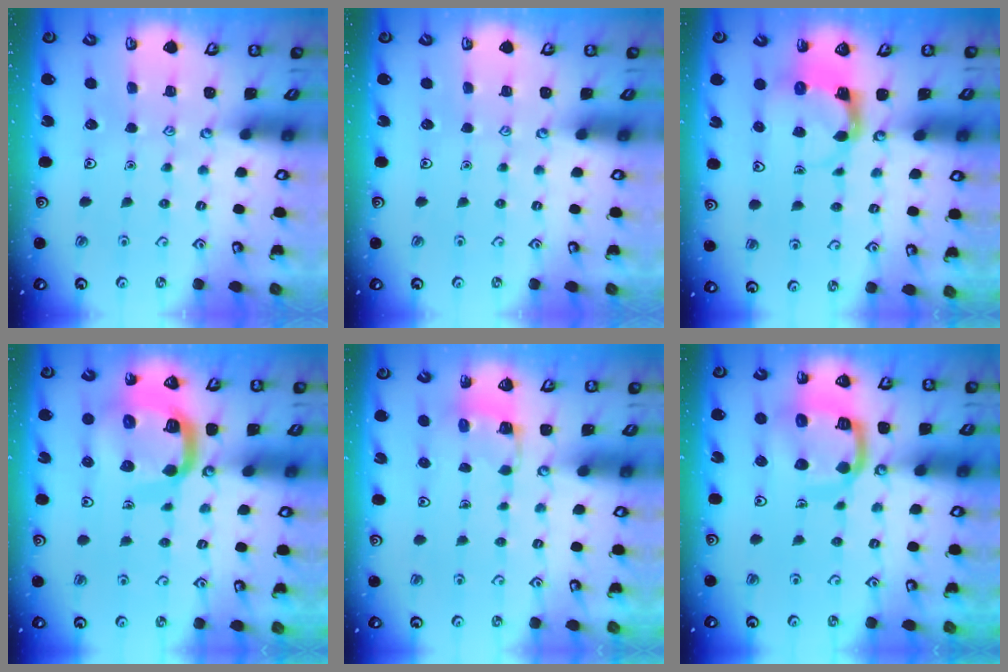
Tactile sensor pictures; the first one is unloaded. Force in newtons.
{"total": 0.0}
{"total": 3.7, "press": 3.7, "slide": 0.6}
{"total": 13.6, "press": 13.5, "slide": 1.6}
{"total": 2.9, "press": 2.9, "slide": 0.2}
{"total": 12.8, "press": 12.7, "slide": 1.3}